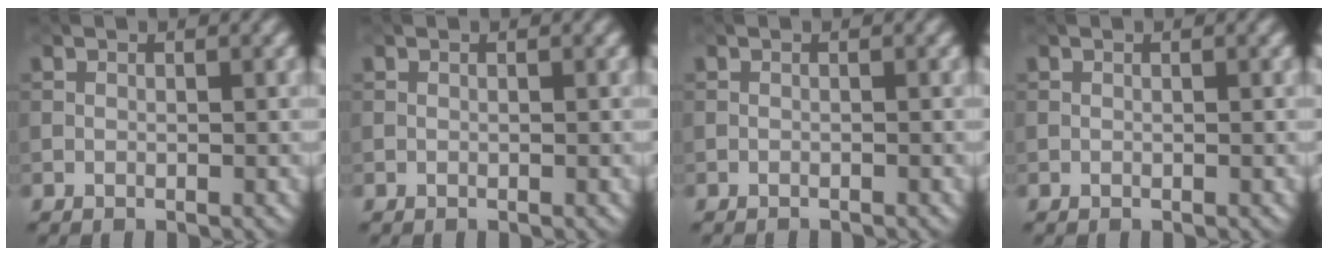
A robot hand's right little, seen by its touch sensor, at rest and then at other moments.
{"total": 0.0}
{"total": 0.6, "force": [-0.6, -0.2, -0.1], "torque": [0.001, -0.009, -0.013]}
{"total": 0.0}